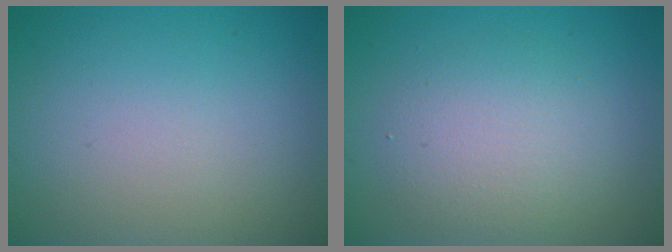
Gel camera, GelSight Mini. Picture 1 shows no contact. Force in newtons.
{"total": 3.7, "press": 3.6, "slide": 0.3}